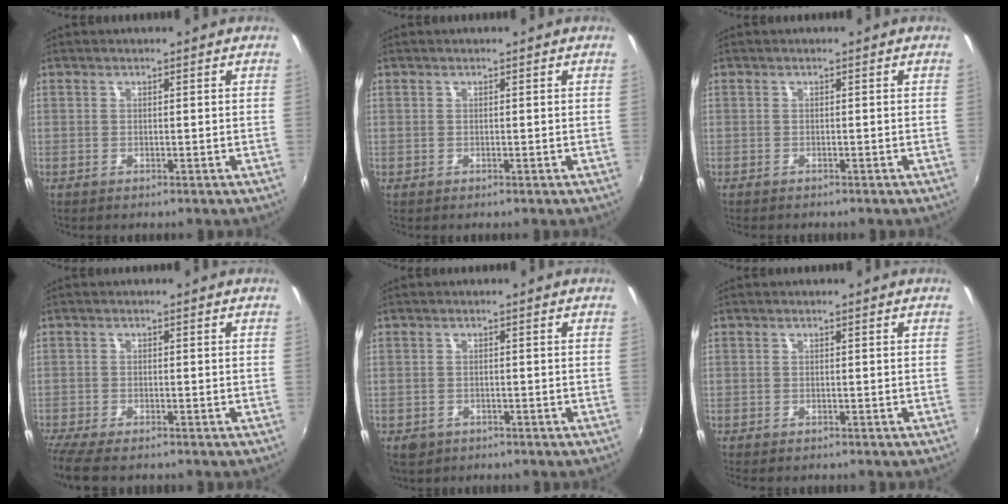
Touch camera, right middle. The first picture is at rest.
{"total": 0.0}
{"total": 0.8, "force": [-0.7, 0.0, 0.3], "torque": [-0.009, -0.003, -0.010]}
{"total": 6.2, "force": [-5.2, 0.9, 3.3], "torque": [-0.084, -0.035, -0.095]}
{"total": 3.4, "force": [-1.7, 2.7, 1.2], "torque": [-0.029, -0.007, -0.023]}
{"total": 1.0, "force": [-0.9, 0.1, 0.5], "torque": [-0.014, -0.005, -0.013]}